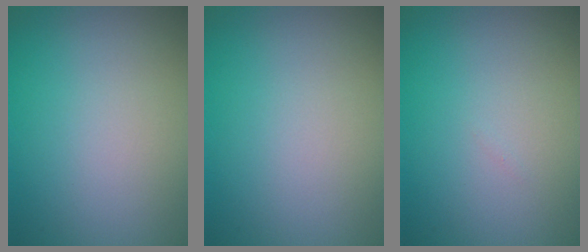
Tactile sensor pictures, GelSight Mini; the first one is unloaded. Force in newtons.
{"total": 0.0}
{"total": 0.0}